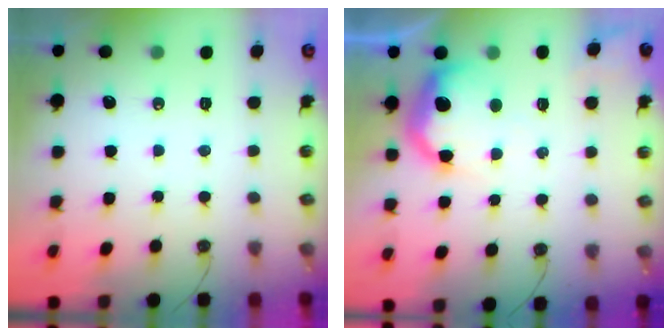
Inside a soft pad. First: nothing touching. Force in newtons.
{"total": 15.4, "press": 15.3, "slide": 1.1}